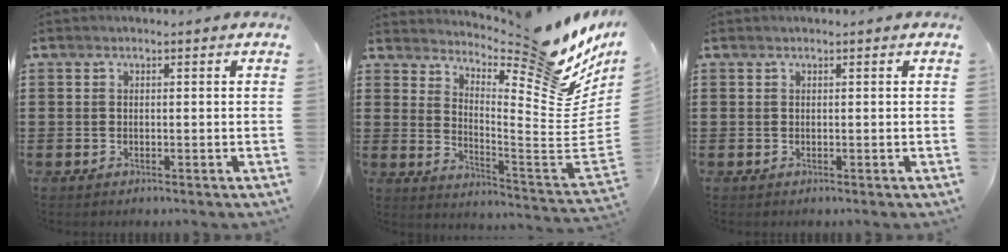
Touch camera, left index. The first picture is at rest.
{"total": 13.0, "force": [10.5, 1.8, 7.4], "torque": [-0.106, -0.108, 0.168]}
{"total": 0.0}